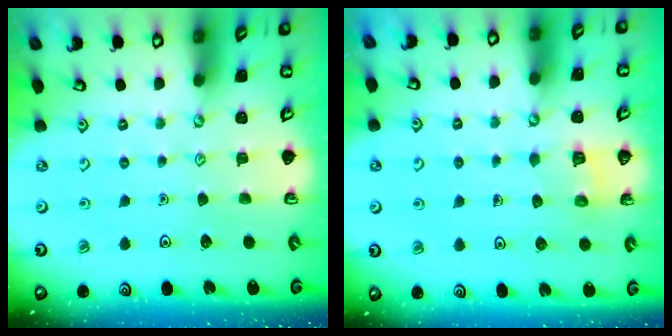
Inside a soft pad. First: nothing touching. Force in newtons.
{"total": 2.2, "press": 2.2, "slide": 0.1}